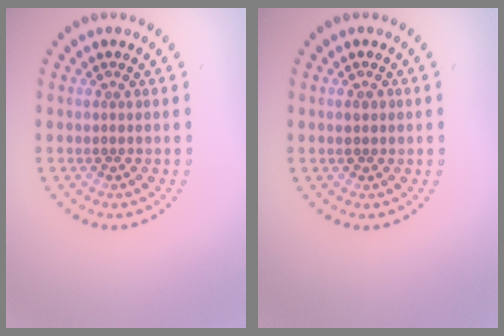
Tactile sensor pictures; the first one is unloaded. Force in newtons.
{"total": 1.0, "press": 1.0, "slide": 0.0}